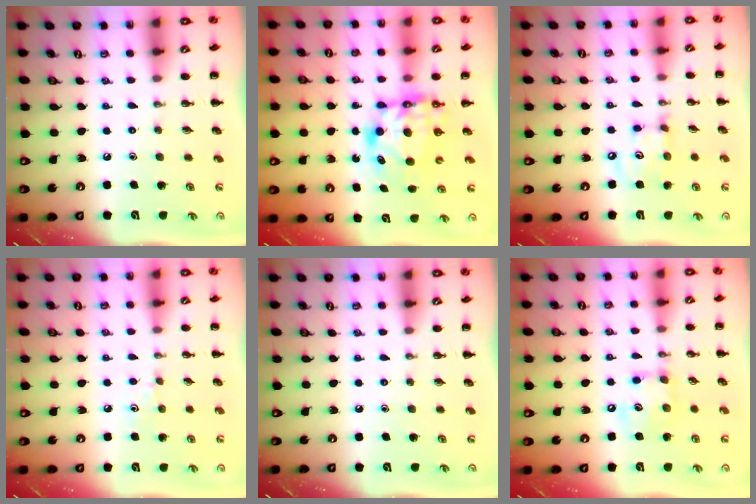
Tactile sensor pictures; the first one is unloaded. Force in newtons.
{"total": 7.1, "press": 7.0, "slide": 1.2}
{"total": 6.4, "press": 6.4, "slide": 0.5}
{"total": 4.2, "press": 4.0, "slide": 1.5}
{"total": 0.0}
{"total": 8.9, "press": 8.8, "slide": 0.5}